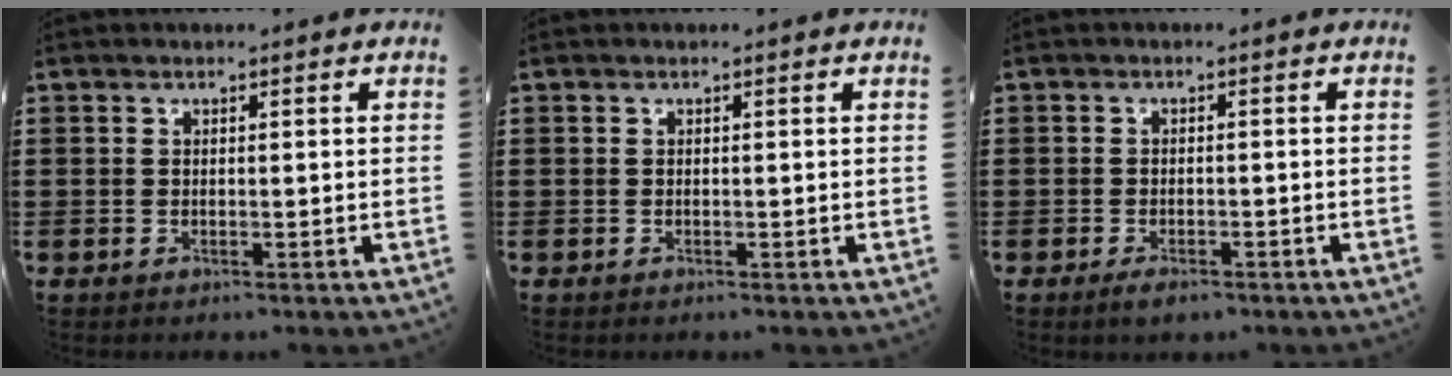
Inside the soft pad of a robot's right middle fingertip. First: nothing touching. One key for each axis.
{"total": 0.0}
{"total": 1.6, "fx": -1.3, "fy": 0.7, "fz": 0.6, "tx": -0.014, "ty": 0.000, "tz": -0.025}